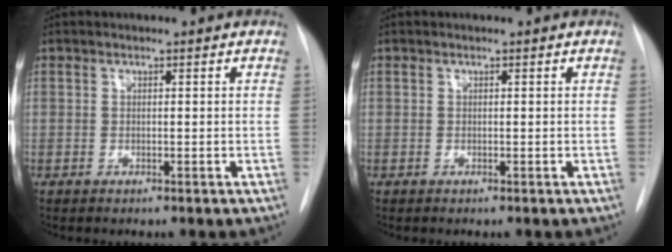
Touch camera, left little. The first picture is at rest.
{"total": 0.0}